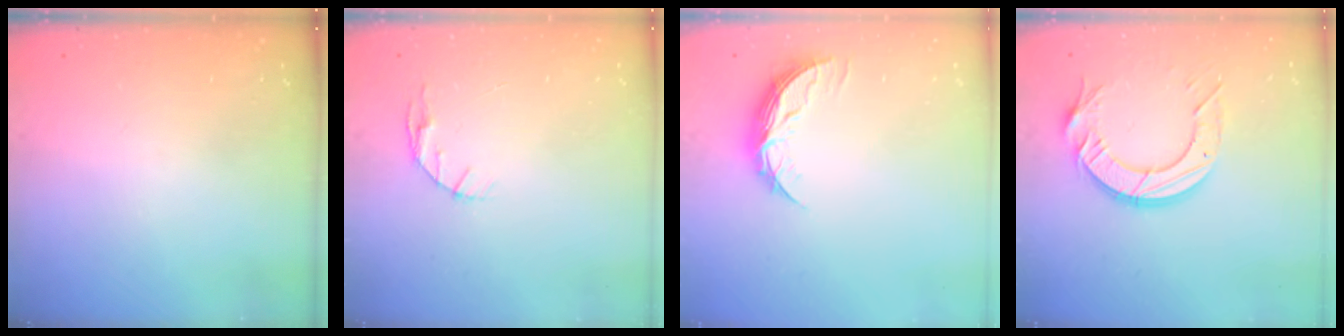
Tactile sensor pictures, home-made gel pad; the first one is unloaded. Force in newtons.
{"total": 5.0, "press": 4.9, "slide": 0.6}
{"total": 8.2, "press": 8.2, "slide": 0.5}
{"total": 12.1, "press": 12.1, "slide": 1.0}